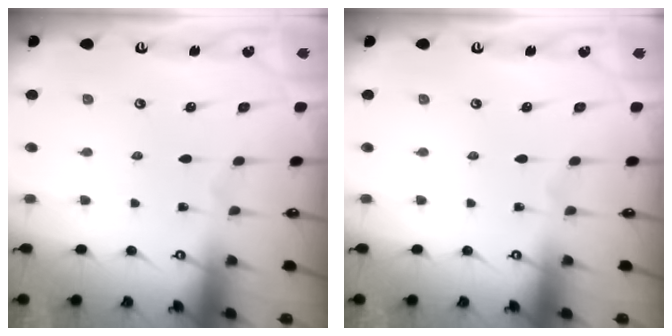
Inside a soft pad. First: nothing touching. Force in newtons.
{"total": 0.0}